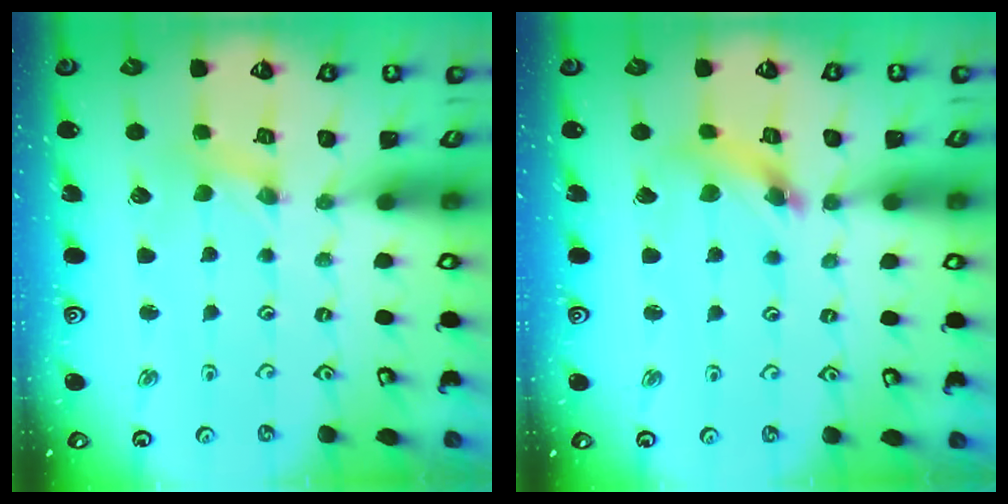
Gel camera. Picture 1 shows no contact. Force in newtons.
{"total": 7.0, "press": 6.9, "slide": 0.6}